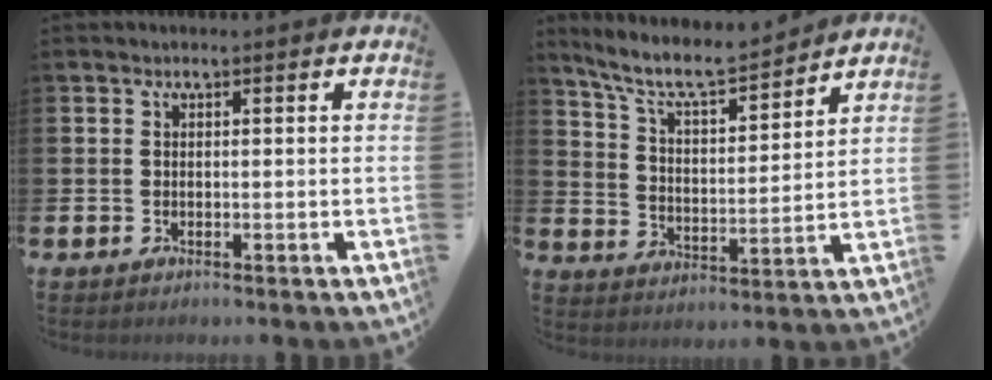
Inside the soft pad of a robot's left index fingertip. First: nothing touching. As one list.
[{"total": 8.3, "force": [7.5, 1.5, 3.1], "torque": [-0.085, -0.050, 0.129]}]